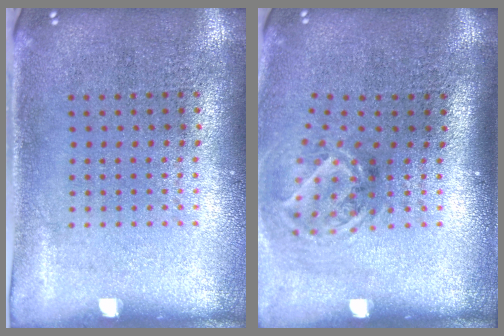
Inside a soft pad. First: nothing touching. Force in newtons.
{"total": 1.9, "press": 1.3, "slide": 1.5}